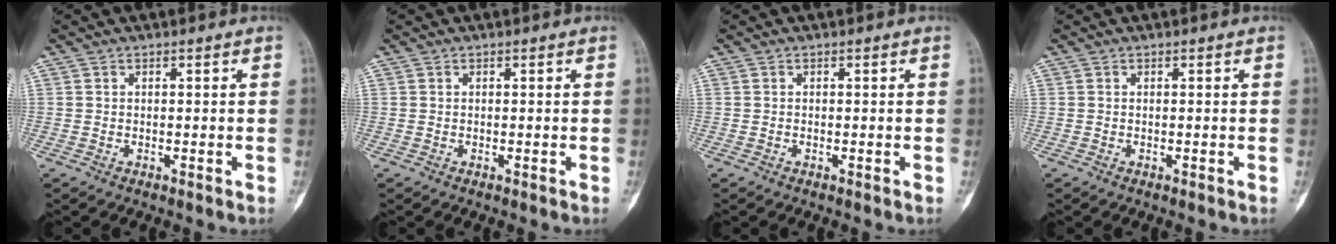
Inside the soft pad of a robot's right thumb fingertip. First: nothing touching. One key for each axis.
{"total": 0.0}
{"total": 0.0}
{"total": 0.0}